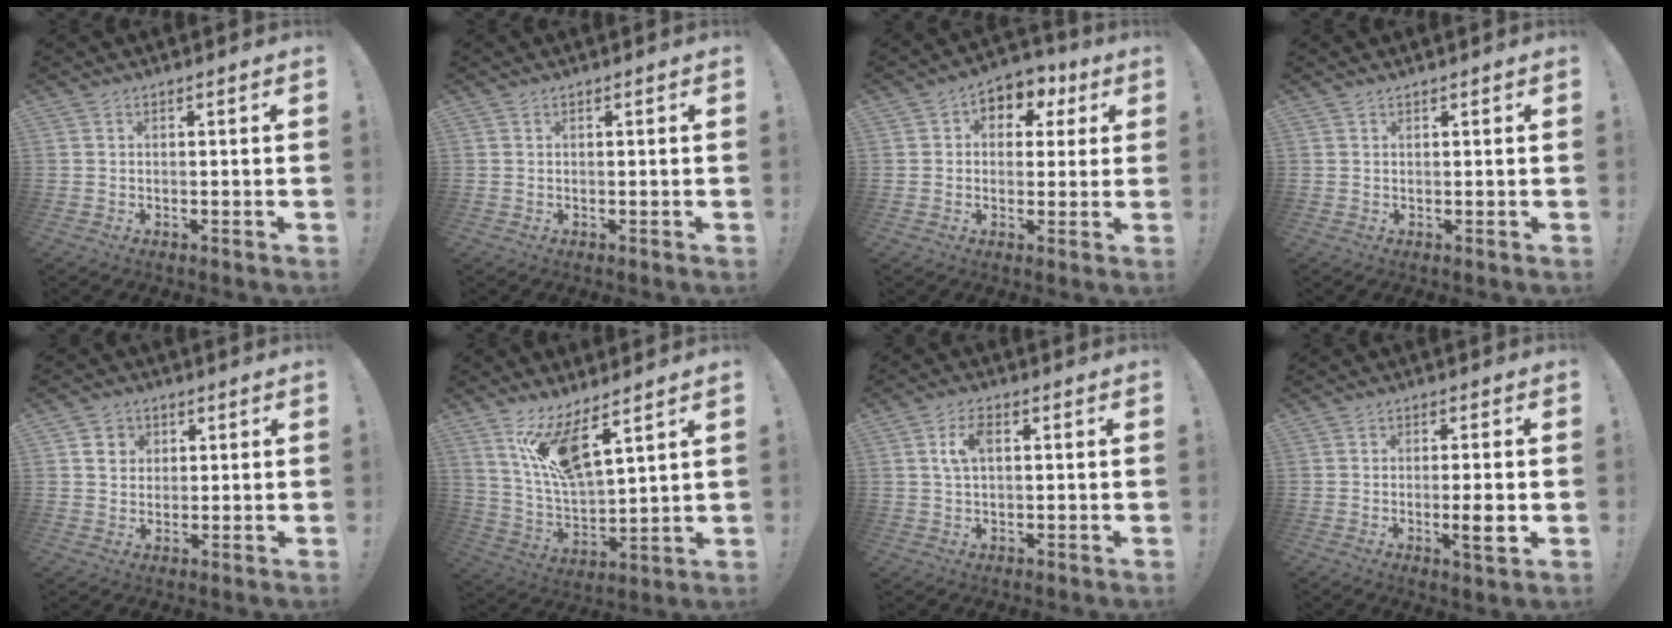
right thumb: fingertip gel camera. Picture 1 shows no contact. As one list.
[{"total": 0.0}, {"total": 6.4, "force": [0.8, 5.8, 2.7], "torque": [-0.022, 0.000, 0.017]}, {"total": 0.6, "force": [0.6, 0.0, 0.0], "torque": [0.000, 0.001, 0.012]}, {"total": 4.7, "force": [1.6, 4.3, 1.1], "torque": [-0.011, -0.003, 0.030]}, {"total": 13.2, "force": [8.8, 3.4, 9.2], "torque": [-0.180, -0.046, 0.157]}, {"total": 5.8, "force": [1.6, 3.2, 4.6], "torque": [-0.075, 0.006, 0.027]}, {"total": 6.0, "force": [-1.3, 0.3, 5.9], "torque": [-0.083, -0.007, -0.023]}]